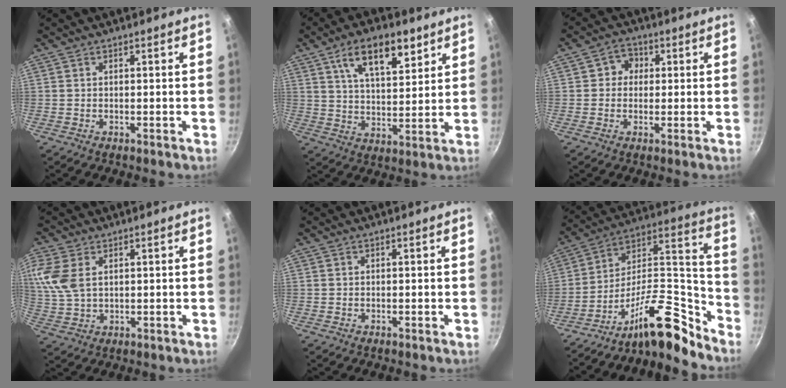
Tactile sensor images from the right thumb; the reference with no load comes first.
{"total": 13.0, "force": [7.0, 5.9, 9.3], "torque": [-0.124, -0.027, 0.117]}
{"total": 4.3, "force": [0.7, 3.9, 1.6], "torque": [0.007, 0.004, 0.003]}
{"total": 8.4, "force": [2.6, 5.2, 6.0], "torque": [-0.131, 0.000, 0.055]}
{"total": 0.0}
{"total": 18.9, "force": [-14.5, 5.8, 10.7], "torque": [-0.114, 0.128, -0.258]}